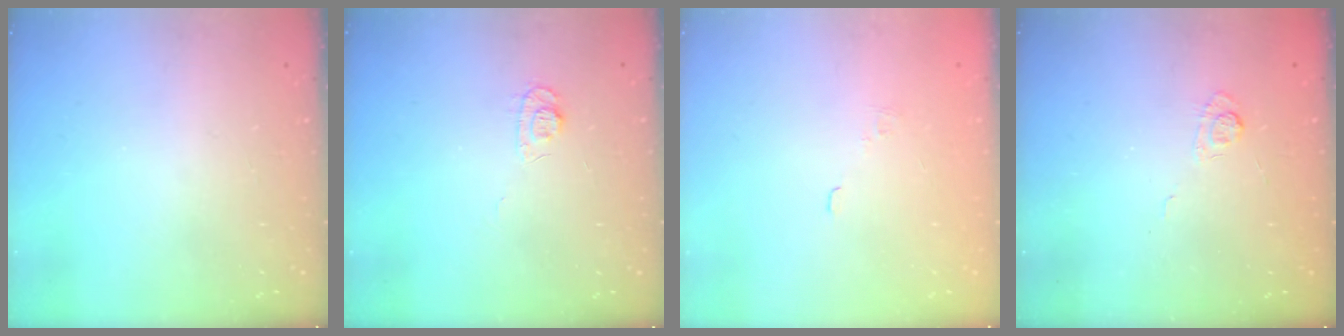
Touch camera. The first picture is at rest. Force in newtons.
{"total": 5.8, "press": 5.8, "slide": 0.7}
{"total": 1.8, "press": 1.3, "slide": 1.2}
{"total": 3.0, "press": 2.5, "slide": 1.7}